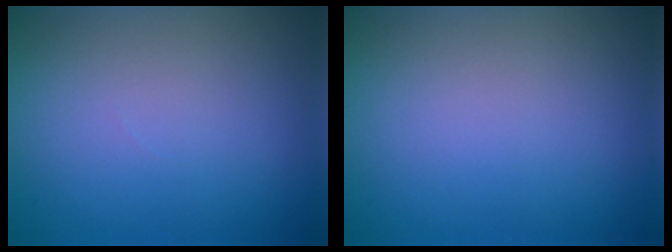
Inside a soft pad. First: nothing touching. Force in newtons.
{"total": 0.0}